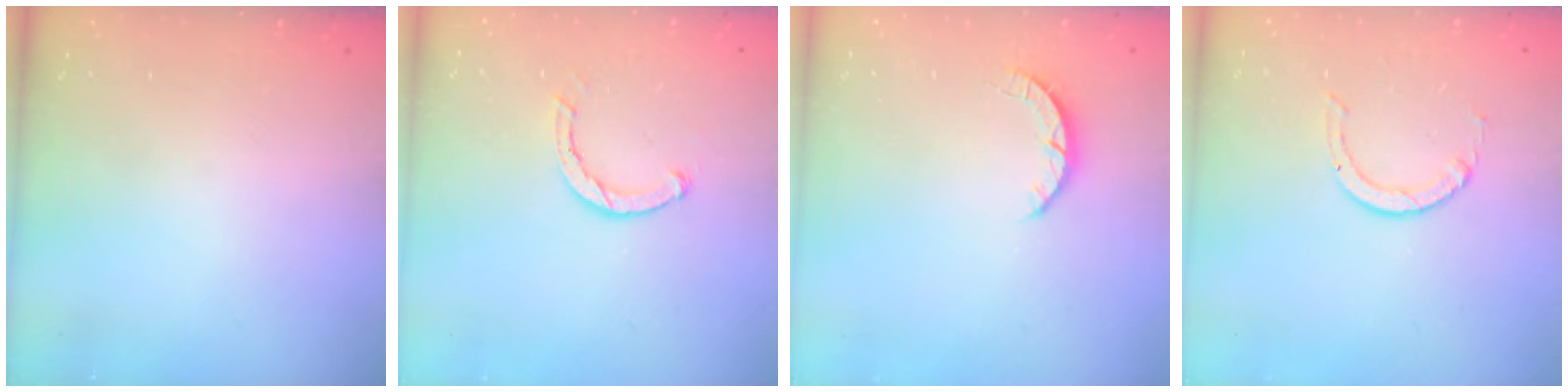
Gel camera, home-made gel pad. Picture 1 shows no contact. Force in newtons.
{"total": 2.5, "press": 2.5, "slide": 0.1}
{"total": 2.5, "press": 2.4, "slide": 0.4}
{"total": 1.5, "press": 1.5, "slide": 0.2}